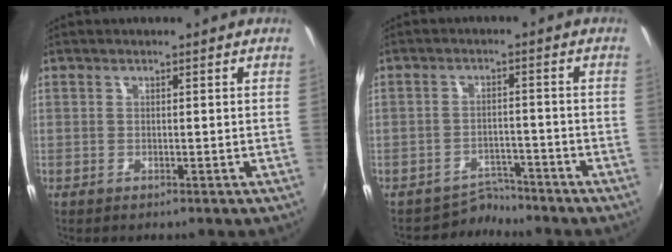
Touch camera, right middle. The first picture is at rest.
{"total": 4.0, "force": [-3.8, 1.0, -0.9], "torque": [0.014, 0.011, -0.062]}